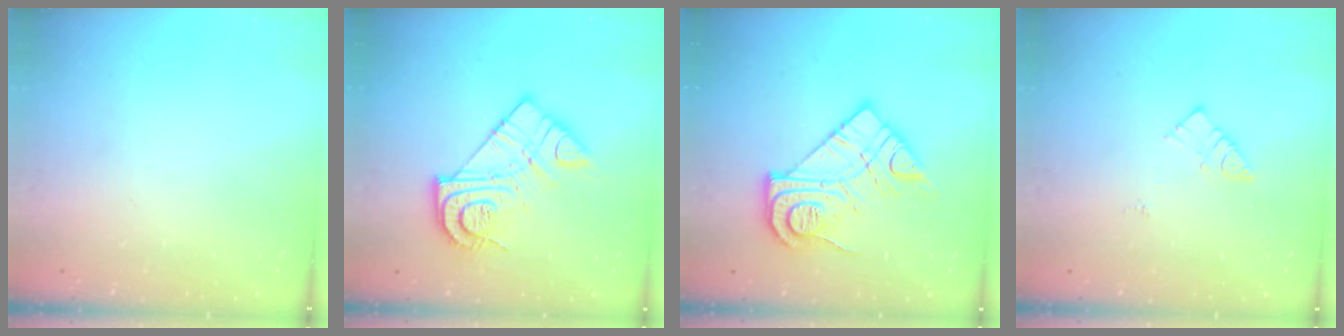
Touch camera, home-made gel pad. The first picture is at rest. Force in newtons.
{"total": 17.1, "press": 17.0, "slide": 1.8}
{"total": 16.3, "press": 16.3, "slide": 1.1}
{"total": 6.9, "press": 6.9, "slide": 0.2}